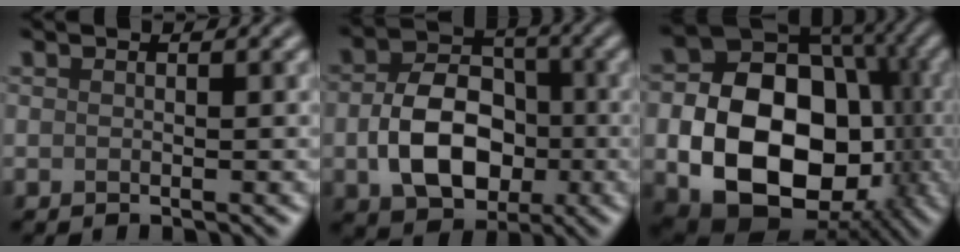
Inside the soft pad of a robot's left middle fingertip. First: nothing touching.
{"total": 7.8, "force": [-1.4, 5.6, 5.2], "torque": [-0.097, -0.001, -0.023]}
{"total": 15.6, "force": [-3.0, 11.3, 10.3], "torque": [-0.155, -0.029, -0.050]}